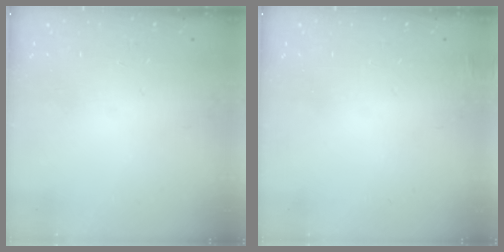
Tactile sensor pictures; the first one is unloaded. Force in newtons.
{"total": 2.2, "press": 2.1, "slide": 0.7}